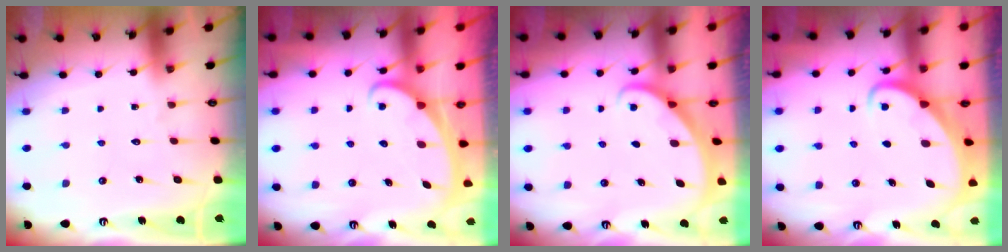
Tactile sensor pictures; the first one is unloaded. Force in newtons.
{"total": 1.9, "press": 1.9, "slide": 0.1}
{"total": 1.9, "press": 1.9, "slide": 0.1}
{"total": 2.5, "press": 2.5, "slide": 0.2}